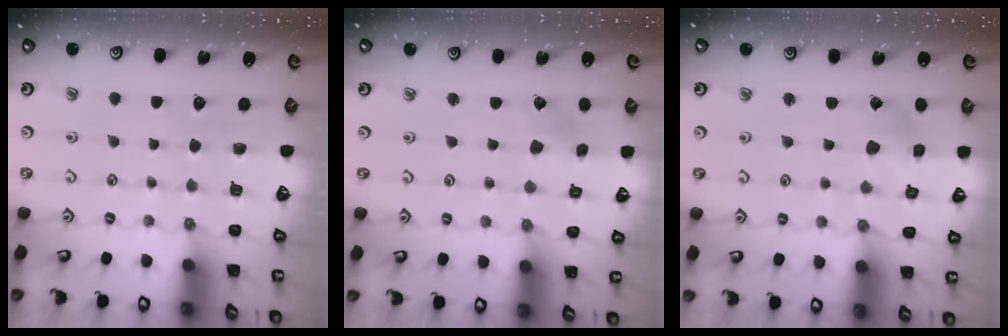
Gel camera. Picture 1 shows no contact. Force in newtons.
{"total": 2.4, "press": 2.4, "slide": 0.2}
{"total": 2.7, "press": 2.7, "slide": 0.2}